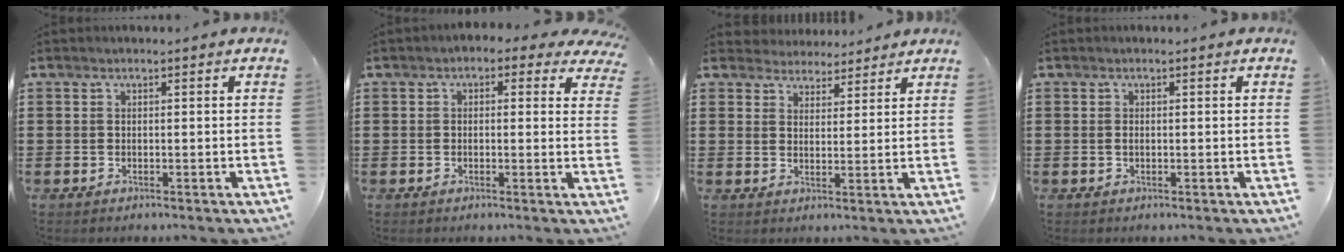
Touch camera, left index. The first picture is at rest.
{"total": 1.6, "force": [0.1, 1.2, 1.2], "torque": [-0.027, 0.010, -0.001]}
{"total": 3.3, "force": [3.0, 1.2, -0.3], "torque": [-0.008, -0.006, 0.057]}
{"total": 0.6, "force": [-0.1, 0.3, 0.5], "torque": [-0.014, -0.002, -0.002]}